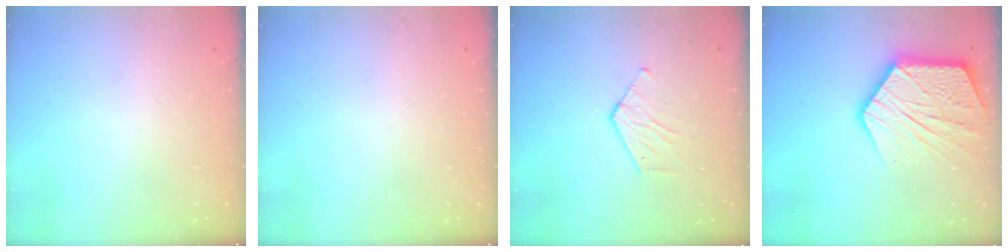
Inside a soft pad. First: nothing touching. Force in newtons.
{"total": 0.0}
{"total": 5.6, "press": 5.6, "slide": 0.5}
{"total": 20.8, "press": 20.7, "slide": 1.6}